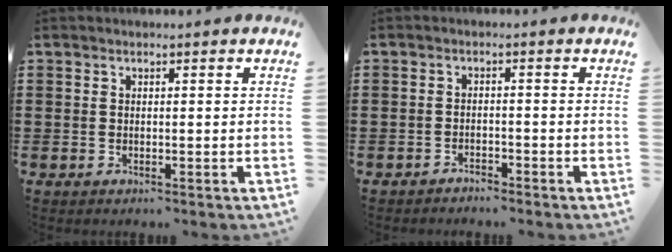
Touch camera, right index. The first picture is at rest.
{"total": 1.5, "force": [-1.5, 0.2, 0.0], "torque": [-0.006, 0.003, -0.033]}